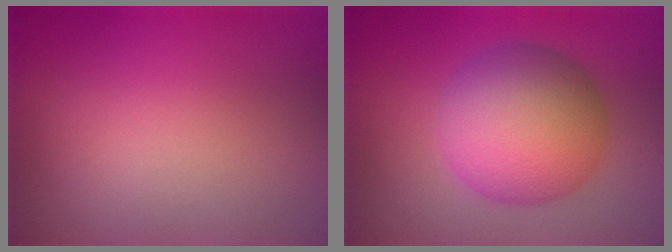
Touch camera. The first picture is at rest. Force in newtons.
{"total": 8.5, "press": 8.5, "slide": 0.2}